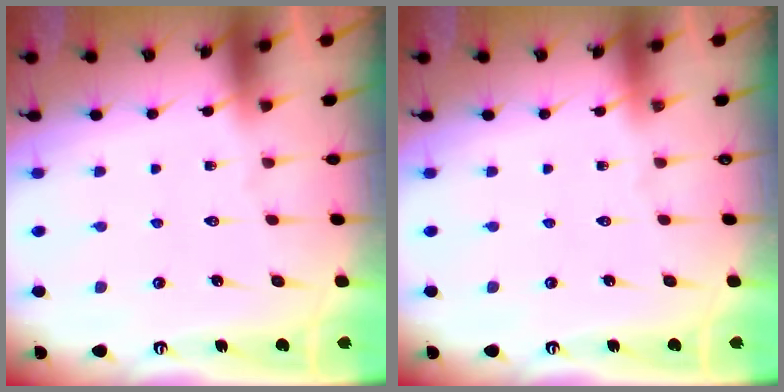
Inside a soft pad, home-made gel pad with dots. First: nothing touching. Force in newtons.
{"total": 0.0}